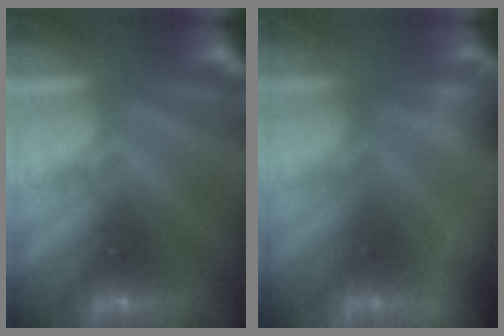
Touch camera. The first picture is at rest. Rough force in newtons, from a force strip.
{"total": 4.9}